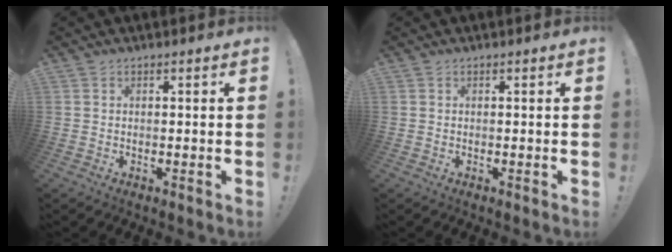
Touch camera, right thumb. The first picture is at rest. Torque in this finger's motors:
{"motor_torque": [0.00, 0.00, 0.00, 0.00, 0.00]}